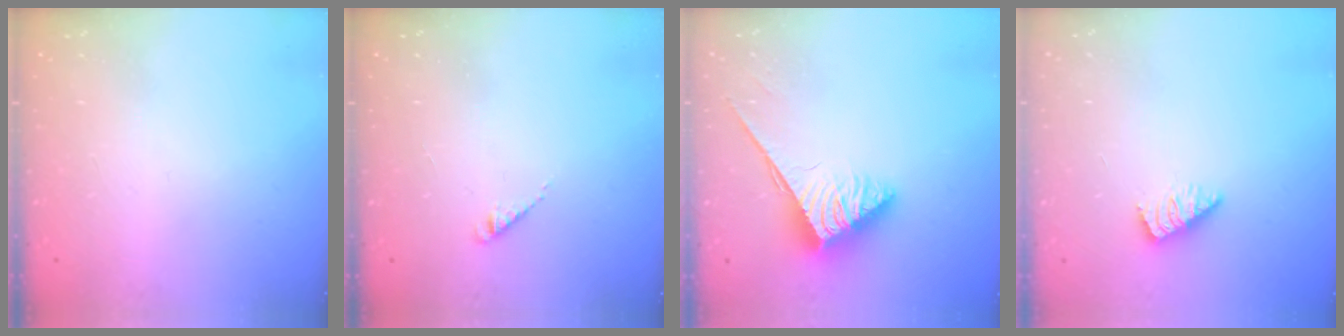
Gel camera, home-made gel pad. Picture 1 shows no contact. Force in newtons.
{"total": 2.3, "press": 2.3, "slide": 0.4}
{"total": 3.8, "press": 3.8, "slide": 0.6}
{"total": 0.7, "press": 0.7, "slide": 0.2}